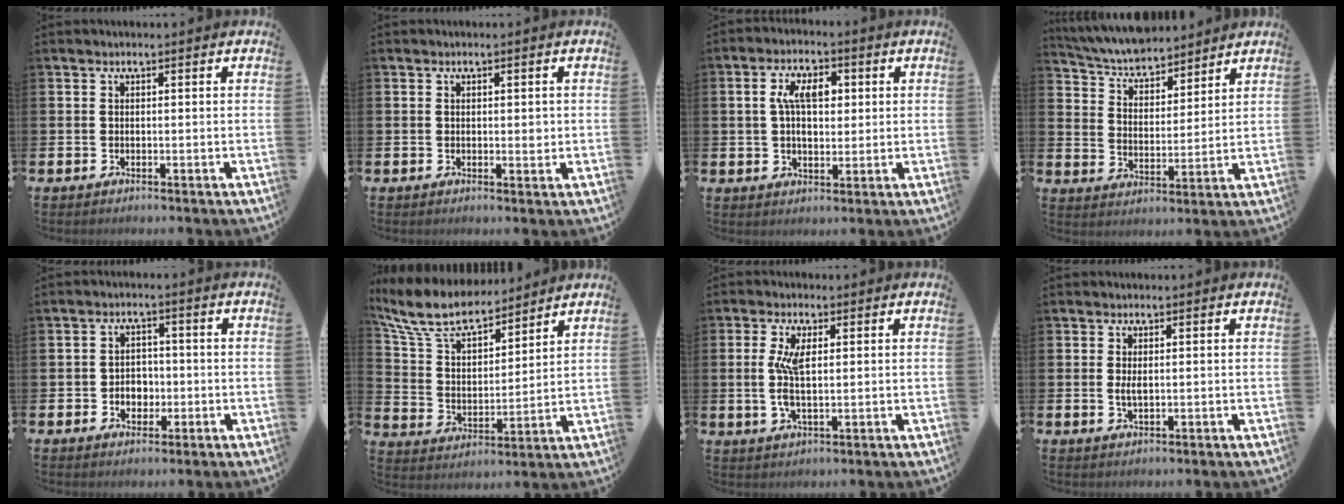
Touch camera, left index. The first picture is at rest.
{"total": 0.9, "force": [0.0, 0.6, 0.7], "torque": [-0.002, 0.000, -0.004]}
{"total": 5.4, "force": [1.5, 3.0, 4.2], "torque": [-0.071, 0.006, 0.019]}
{"total": 6.0, "force": [5.7, 1.3, 1.0], "torque": [-0.049, -0.040, 0.100]}
{"total": 2.8, "force": [-0.6, 2.4, 1.3], "torque": [-0.019, 0.001, -0.018]}
{"total": 9.2, "force": [8.1, 2.9, 3.1], "torque": [-0.102, -0.049, 0.147]}
{"total": 4.6, "force": [0.9, 1.7, 4.2], "torque": [-0.089, 0.002, 0.011]}
{"total": 1.5, "force": [0.3, 0.5, 1.3], "torque": [-0.020, 0.000, 0.004]}